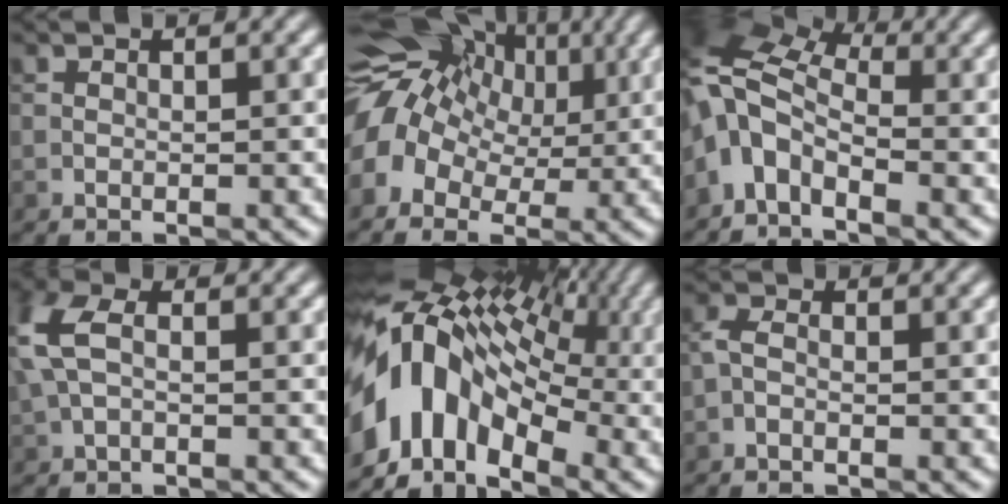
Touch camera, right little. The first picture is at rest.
{"total": 12.4, "force": [3.0, 9.0, 8.1], "torque": [-0.150, 0.021, 0.045]}
{"total": 7.0, "force": [-0.7, 4.0, 5.7], "torque": [-0.113, 0.020, -0.040]}
{"total": 4.4, "force": [0.6, 2.7, 3.4], "torque": [-0.094, 0.015, 0.004]}
{"total": 11.8, "force": [-1.6, 8.2, 8.3], "torque": [-0.148, 0.026, -0.034]}
{"total": 1.3, "force": [-0.5, 0.8, 0.9], "torque": [-0.020, 0.007, -0.013]}